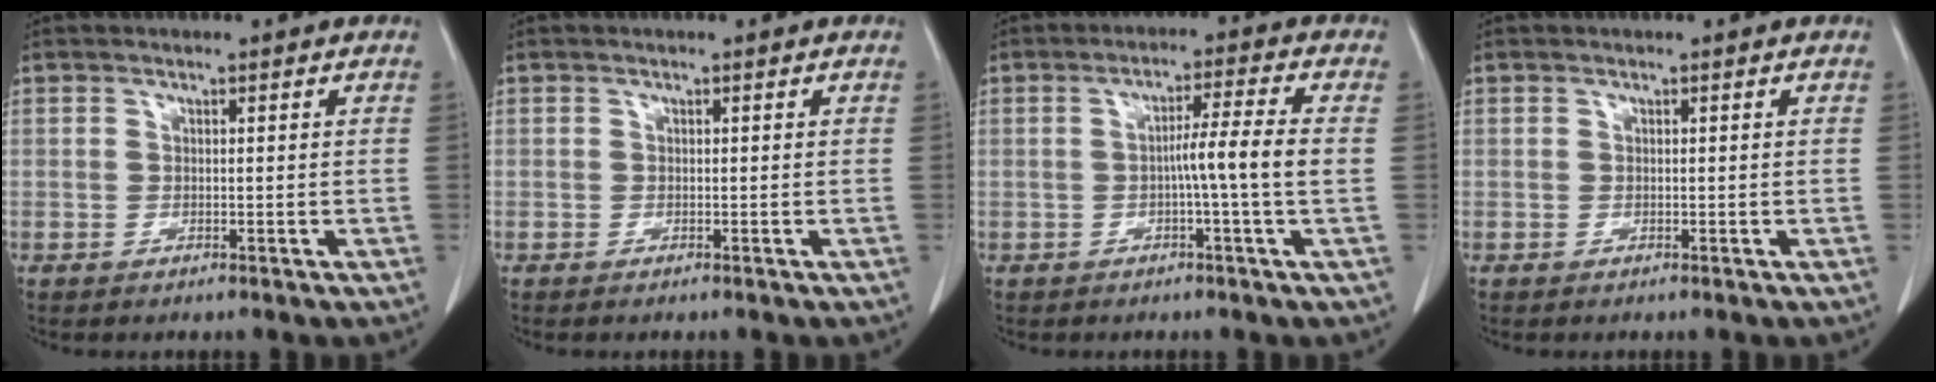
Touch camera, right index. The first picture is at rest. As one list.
[{"total": 0.0}, {"total": 6.1, "force": [-0.7, -1.2, 6.0], "torque": [-0.095, 0.008, -0.012]}, {"total": 0.0}]